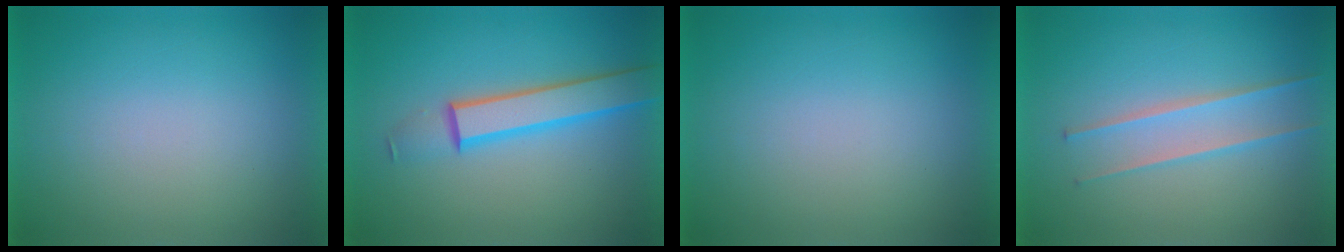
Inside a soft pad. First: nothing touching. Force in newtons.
{"total": 4.6}
{"total": 1.3}
{"total": 2.4}